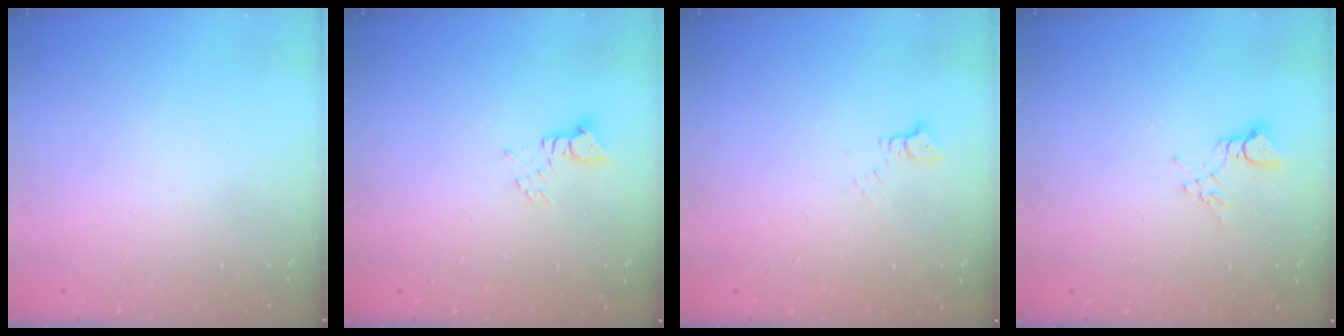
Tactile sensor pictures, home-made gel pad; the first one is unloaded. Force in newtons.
{"total": 2.2, "press": 2.2, "slide": 0.2}
{"total": 2.9, "press": 2.9, "slide": 0.5}
{"total": 5.2, "press": 5.1, "slide": 0.7}